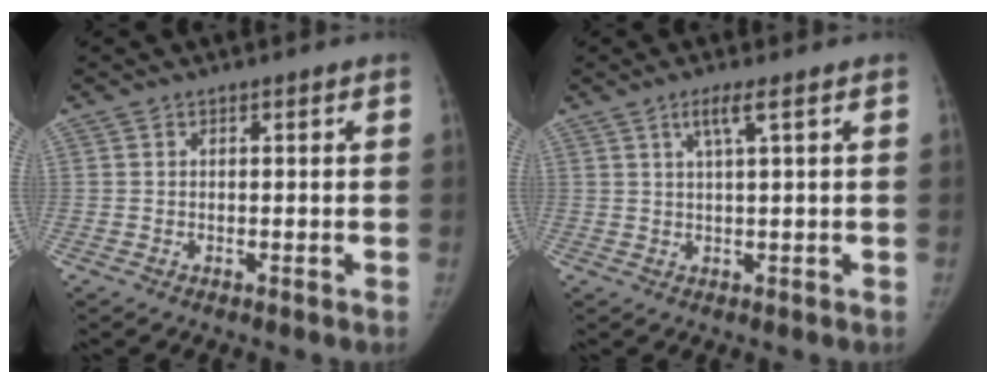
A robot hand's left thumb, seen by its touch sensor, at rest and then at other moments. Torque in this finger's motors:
{"motor_torque": [4.13, 0.88, 1.17, -0.90, 0.23]}